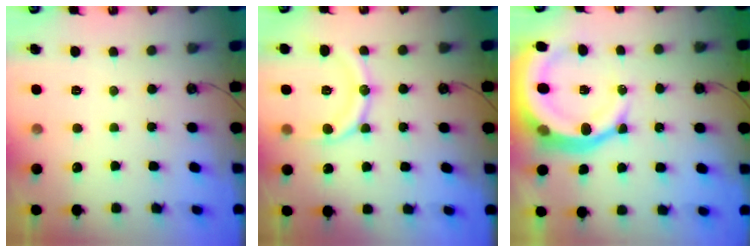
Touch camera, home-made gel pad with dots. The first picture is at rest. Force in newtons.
{"total": 13.6, "press": 13.6, "slide": 1.1}
{"total": 16.9, "press": 16.8, "slide": 1.8}